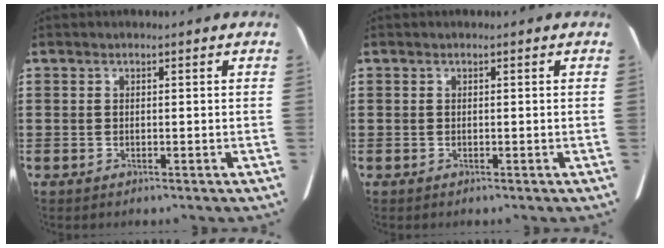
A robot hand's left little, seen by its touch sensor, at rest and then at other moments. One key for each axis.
{"total": 0.0}